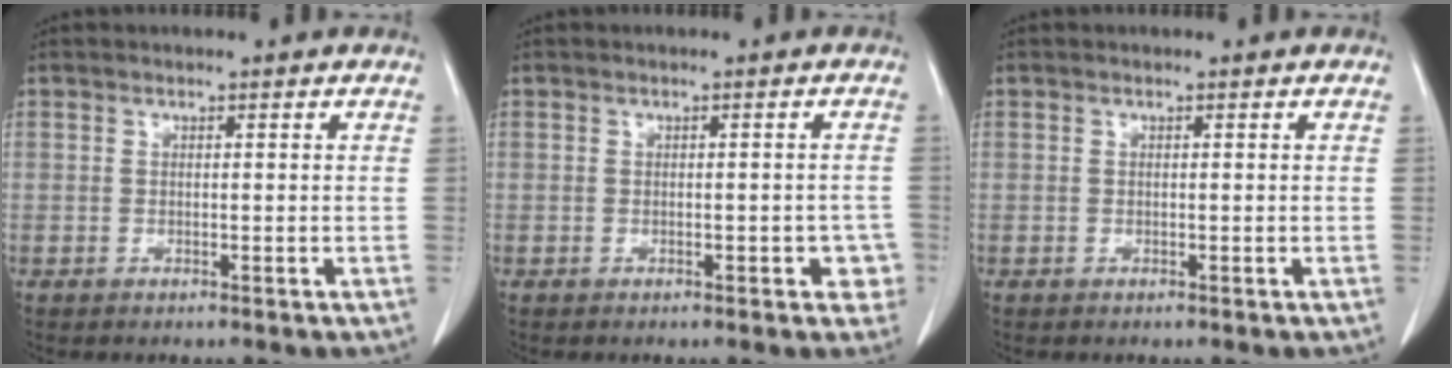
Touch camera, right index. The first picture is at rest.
{"total": 3.2, "force": [-1.2, 1.6, 2.6], "torque": [-0.014, 0.009, -0.010]}
{"total": 0.0}